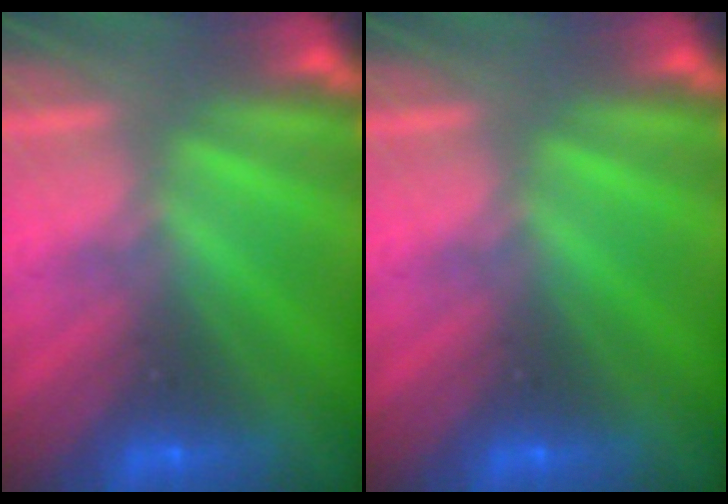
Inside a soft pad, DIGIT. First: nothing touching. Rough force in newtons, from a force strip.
{"total": 0.0}